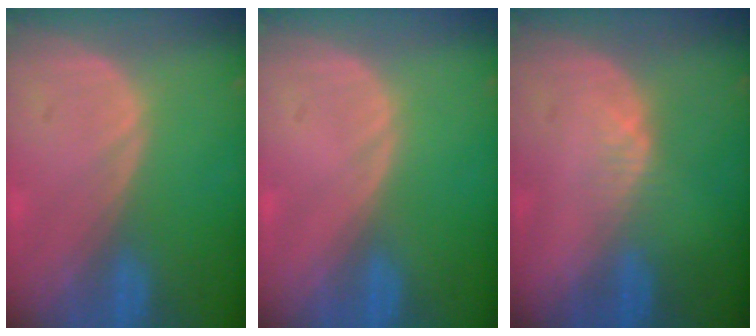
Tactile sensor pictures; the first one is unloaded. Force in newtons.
{"total": 0.0}
{"total": 1.7, "press": 1.5, "slide": 0.8}